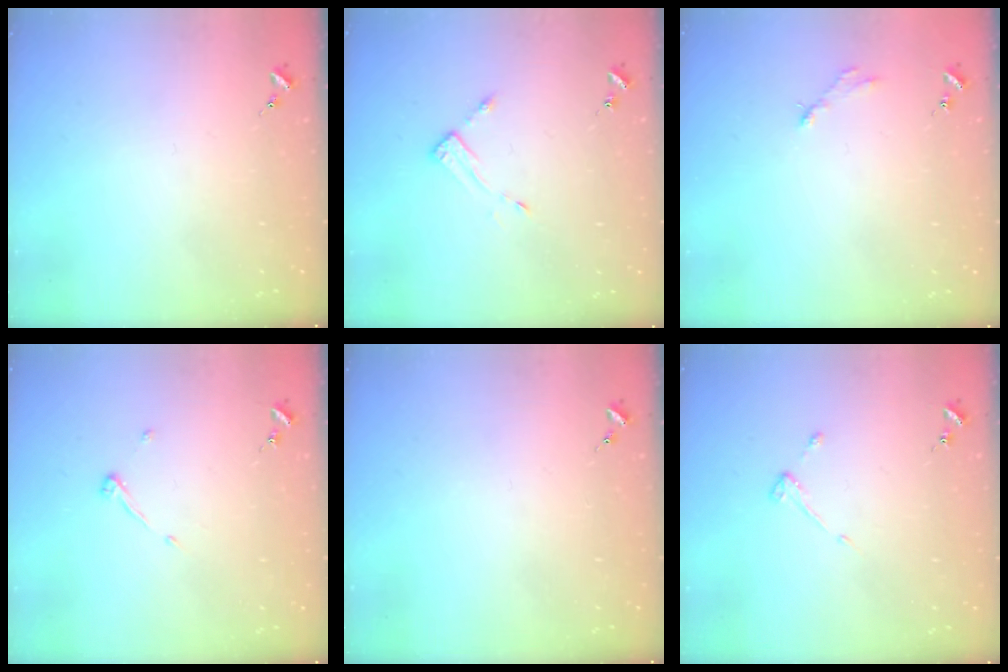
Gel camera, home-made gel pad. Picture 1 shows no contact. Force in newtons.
{"total": 3.3, "press": 3.3, "slide": 0.3}
{"total": 2.8, "press": 2.8, "slide": 0.4}
{"total": 3.9, "press": 3.9, "slide": 0.5}
{"total": 0.0}
{"total": 3.0, "press": 3.0, "slide": 0.4}